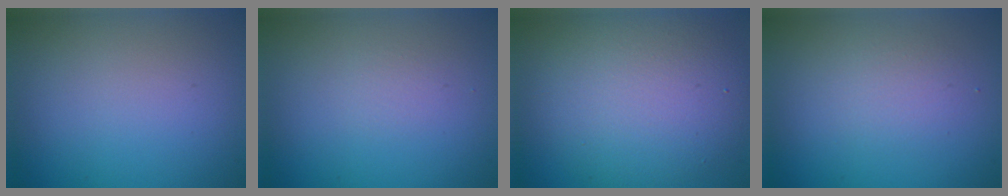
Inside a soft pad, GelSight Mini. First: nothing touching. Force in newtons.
{"total": 0.0}
{"total": 8.1, "press": 8.0, "slide": 0.5}
{"total": 1.7, "press": 1.7, "slide": 0.1}